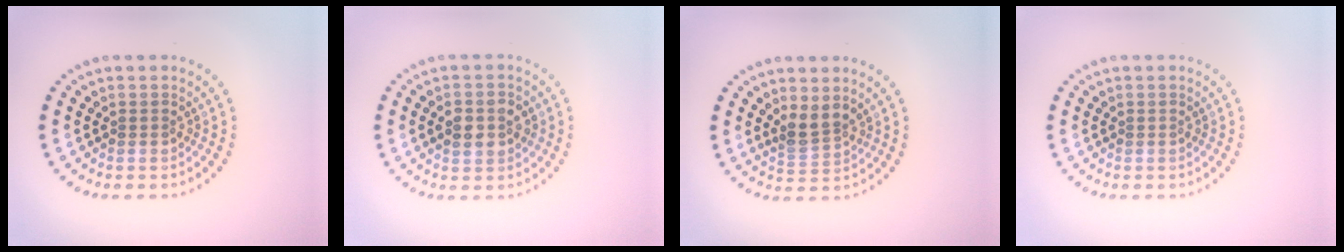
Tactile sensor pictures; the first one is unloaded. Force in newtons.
{"total": 3.6, "press": 3.6, "slide": 0.2}
{"total": 2.3, "press": 1.8, "slide": 1.5}
{"total": 0.0}